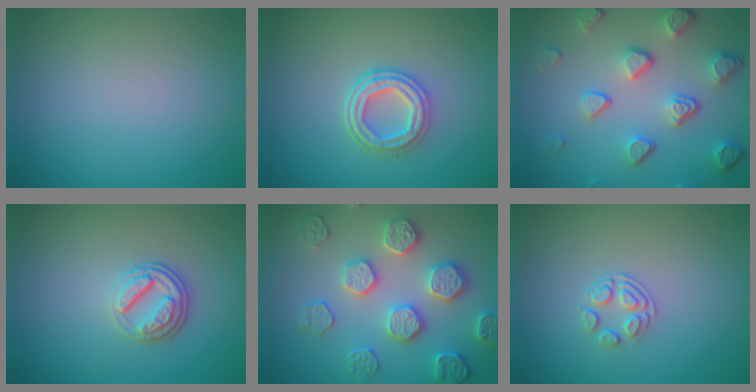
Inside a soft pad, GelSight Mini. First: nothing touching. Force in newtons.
{"total": 4.1, "press": 3.3, "slide": 2.5}
{"total": 5.2, "press": 4.0, "slide": 3.3}
{"total": 3.7, "press": 2.6, "slide": 2.6}
{"total": 4.9, "press": 4.7, "slide": 1.3}
{"total": 1.8, "press": 1.2, "slide": 1.4}